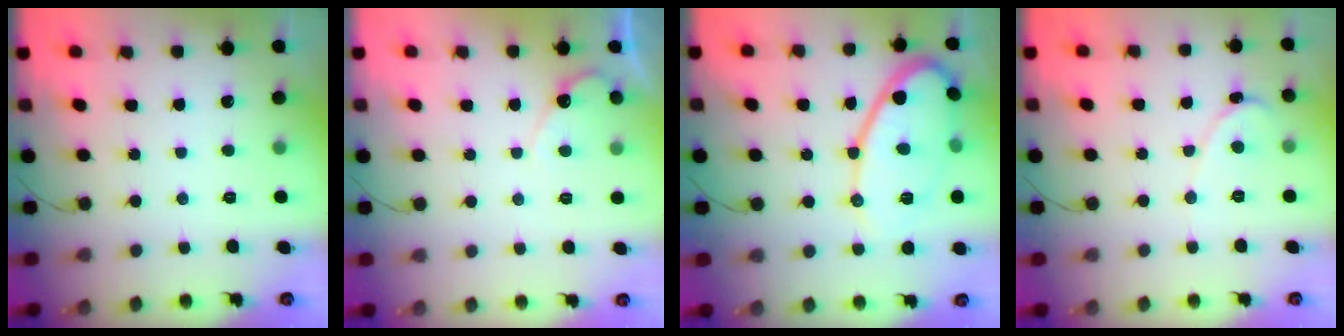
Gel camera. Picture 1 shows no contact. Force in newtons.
{"total": 5.6, "press": 5.6, "slide": 0.3}
{"total": 14.2, "press": 14.2, "slide": 0.7}
{"total": 1.0, "press": 1.0, "slide": 0.1}